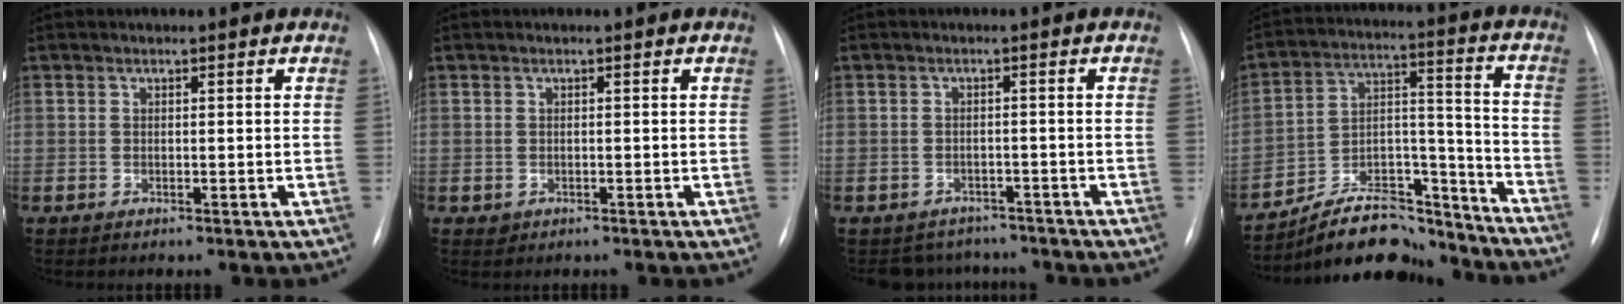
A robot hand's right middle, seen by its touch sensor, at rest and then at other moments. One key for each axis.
{"total": 0.7, "fx": -0.2, "fy": 0.7, "fz": 0.1, "tx": -0.002, "ty": 0.003, "tz": 0.000}
{"total": 5.5, "fx": -4.9, "fy": 2.6, "fz": -0.4, "tx": 0.010, "ty": 0.015, "tz": -0.061}
{"total": 16.1, "fx": -14.9, "fy": 4.8, "fz": 3.8, "tx": -0.049, "ty": 0.056, "tz": -0.240}